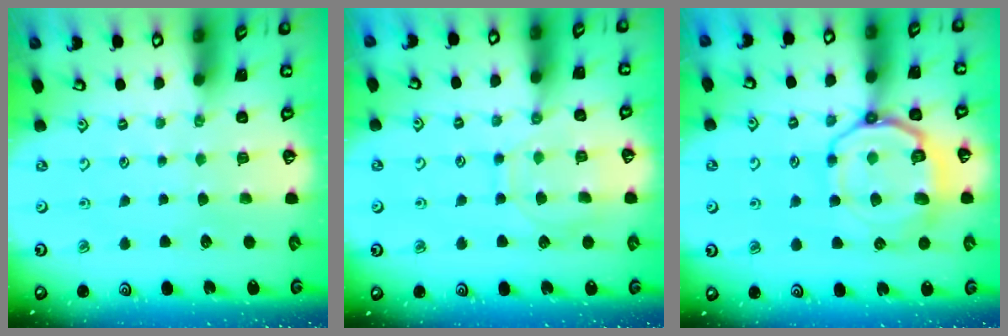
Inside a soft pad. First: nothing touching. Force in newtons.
{"total": 9.1, "press": 9.1, "slide": 1.0}
{"total": 14.2, "press": 14.1, "slide": 1.6}